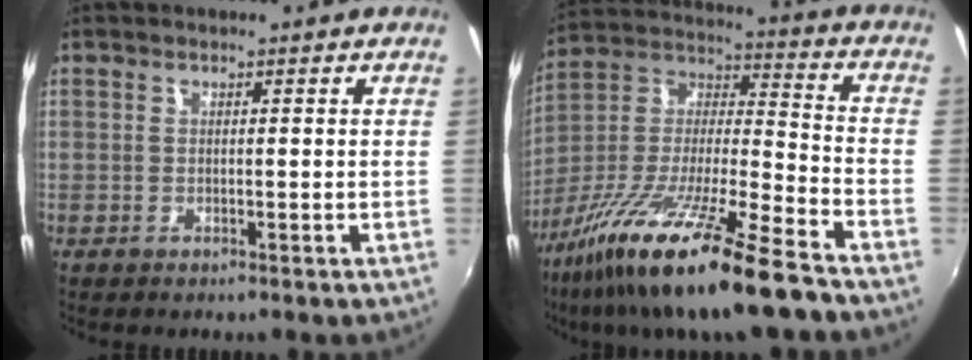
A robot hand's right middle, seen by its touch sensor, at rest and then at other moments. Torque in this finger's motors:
{"motor_torque": [1.58, -0.56, 1.05, 0.21]}